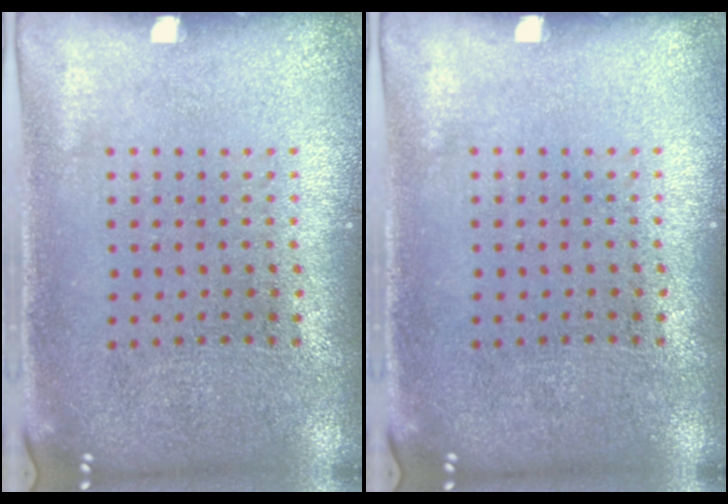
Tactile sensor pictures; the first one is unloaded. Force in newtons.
{"total": 0.0}